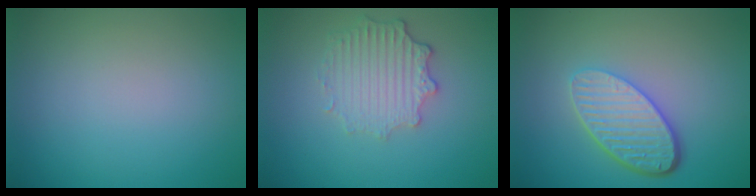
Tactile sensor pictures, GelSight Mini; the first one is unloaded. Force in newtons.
{"total": 3.7, "press": 3.0, "slide": 2.2}
{"total": 5.3, "press": 3.8, "slide": 3.6}